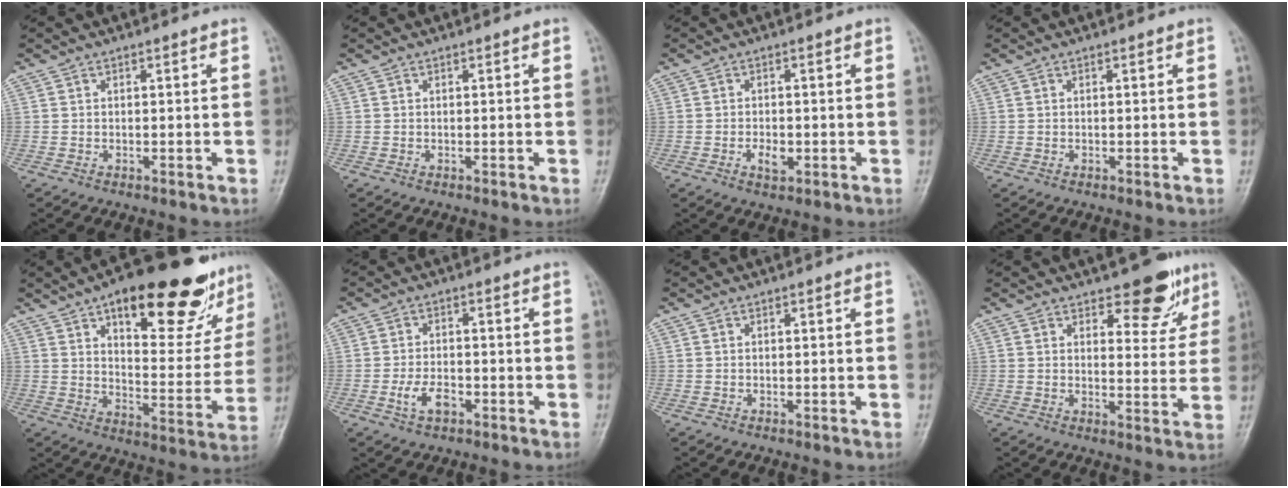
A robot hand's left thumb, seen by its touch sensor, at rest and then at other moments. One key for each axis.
{"total": 0.0}
{"total": 2.8, "fx": -0.8, "fy": 1.7, "fz": 2.2, "tx": -0.035, "ty": 0.001, "tz": -0.013}
{"total": 0.0}
{"total": 24.4, "fx": 14.9, "fy": 9.6, "fz": 16.7, "tx": -0.176, "ty": -0.044, "tz": 0.213}
{"total": 4.5, "fx": -1.9, "fy": 2.5, "fz": 3.2, "tx": -0.061, "ty": 0.010, "tz": -0.035}
{"total": 0.0}
{"total": 8.3, "fx": 5.5, "fy": 4.0, "fz": 4.8, "tx": -0.025, "ty": -0.032, "tz": 0.073}